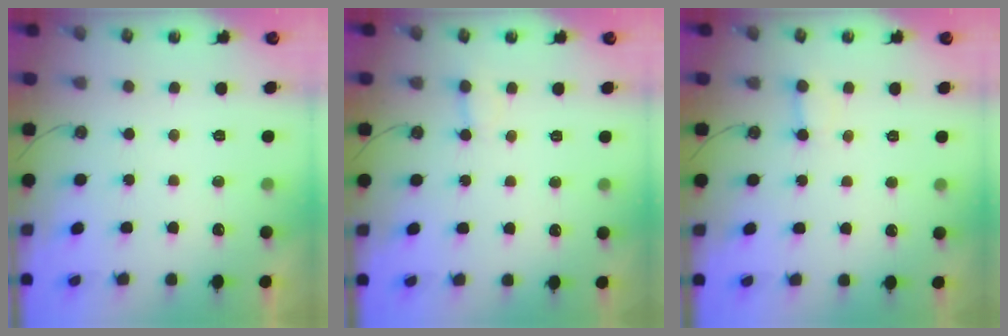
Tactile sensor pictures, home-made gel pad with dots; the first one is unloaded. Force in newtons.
{"total": 2.5, "press": 2.4, "slide": 0.5}
{"total": 2.2, "press": 2.2, "slide": 0.2}